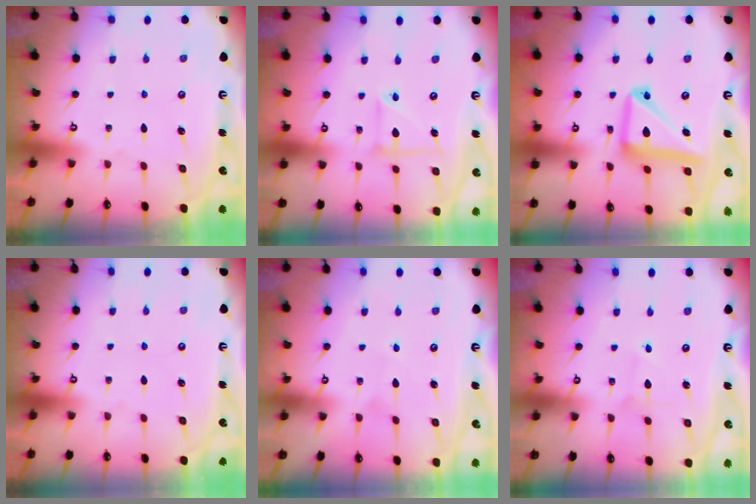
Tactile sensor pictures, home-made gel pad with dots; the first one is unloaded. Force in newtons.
{"total": 5.3, "press": 5.3, "slide": 0.5}
{"total": 17.2, "press": 17.1, "slide": 1.9}
{"total": 0.0}
{"total": 3.2, "press": 3.2, "slide": 0.3}
{"total": 2.0, "press": 2.0, "slide": 0.2}